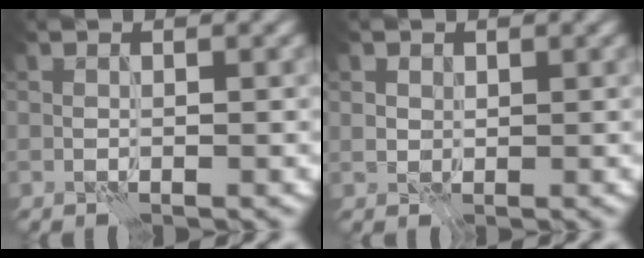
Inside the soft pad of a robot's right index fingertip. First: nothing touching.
{"total": 1.5, "force": [0.7, 1.3, 0.4], "torque": [-0.009, -0.004, 0.017]}